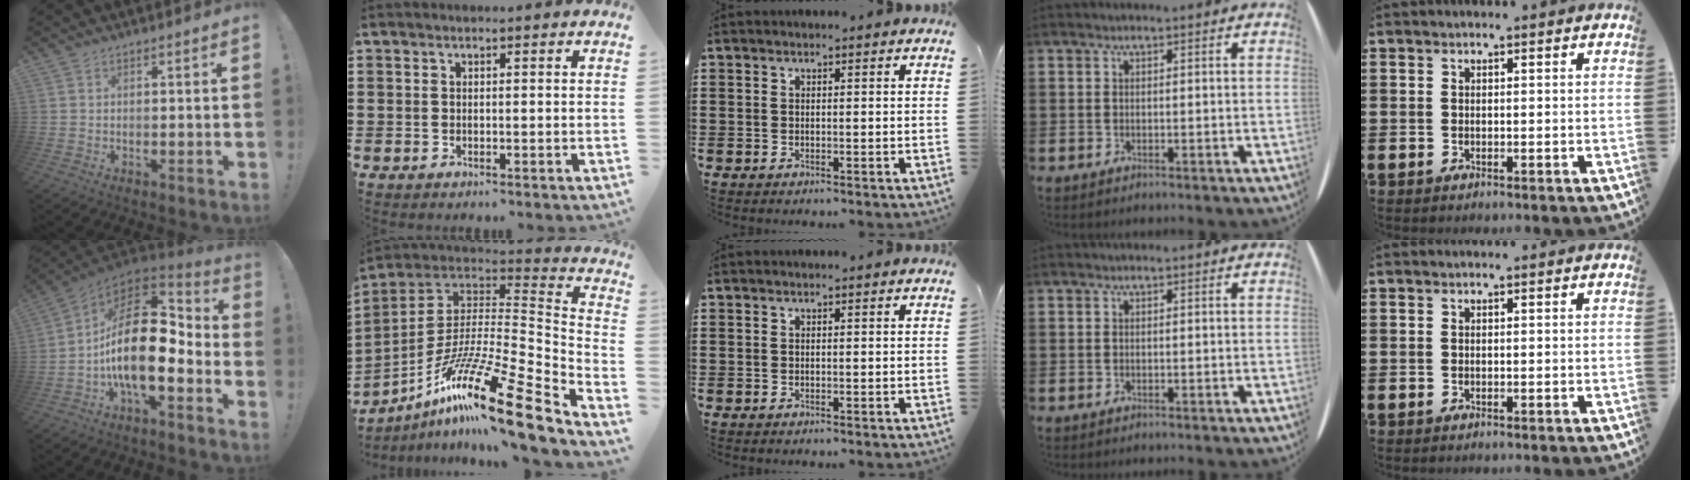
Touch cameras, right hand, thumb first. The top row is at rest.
{"thumb": {"total": 23.3, "force": [-0.9, 11.0, 20.5], "torque": [-0.381, 0.011, -0.009]}, "index": {"total": 19.9, "force": [-12.9, 2.4, 15.0], "torque": [-0.279, 0.024, -0.233]}}